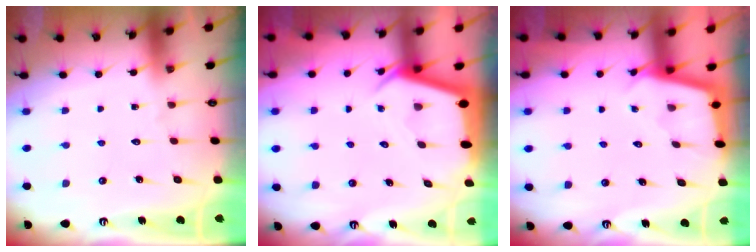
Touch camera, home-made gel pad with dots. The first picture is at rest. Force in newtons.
{"total": 2.8, "press": 2.8, "slide": 0.2}
{"total": 2.1, "press": 2.1, "slide": 0.2}